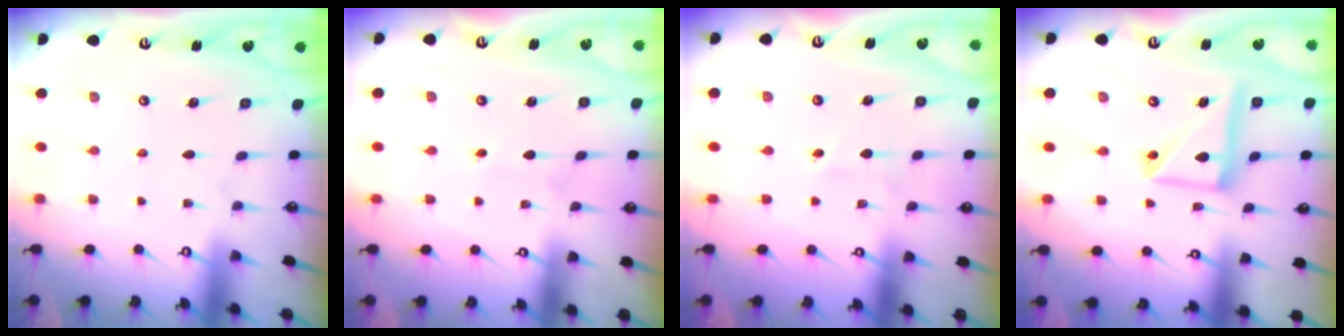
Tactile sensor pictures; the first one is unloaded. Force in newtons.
{"total": 1.7, "press": 1.7, "slide": 0.1}
{"total": 1.3, "press": 1.3, "slide": 0.2}
{"total": 13.2, "press": 13.2, "slide": 1.4}